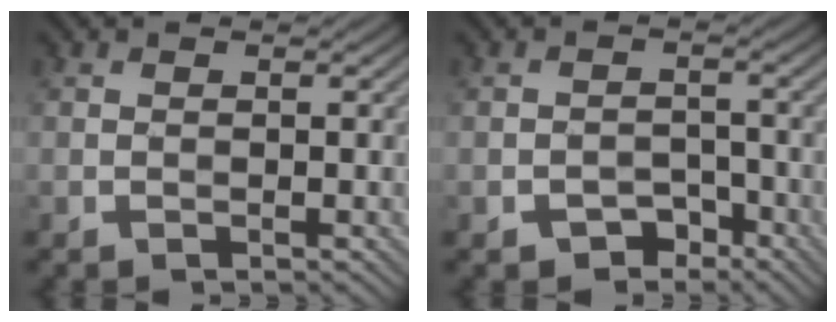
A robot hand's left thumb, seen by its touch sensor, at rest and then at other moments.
{"total": 2.9, "force": [-2.2, 1.7, 0.9], "torque": [-0.009, 0.005, -0.039]}